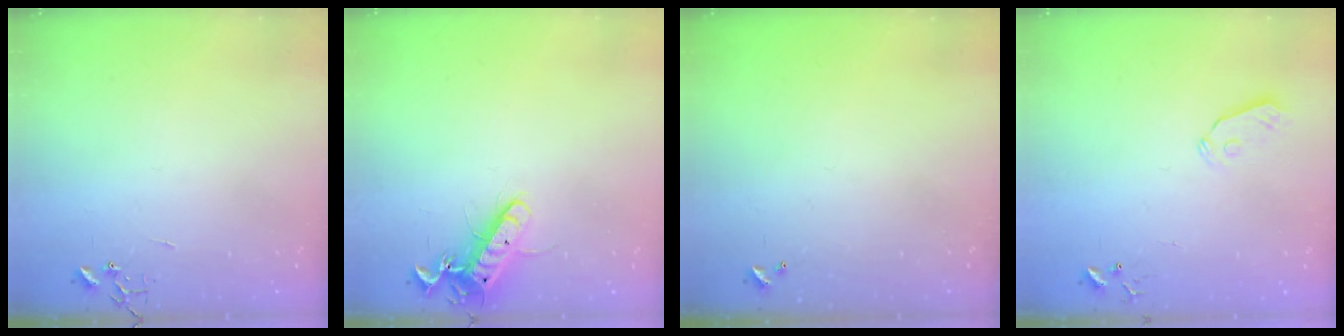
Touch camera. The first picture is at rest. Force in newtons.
{"total": 12.4, "press": 12.4, "slide": 1.1}
{"total": 0.0}
{"total": 6.1, "press": 6.1, "slide": 0.5}